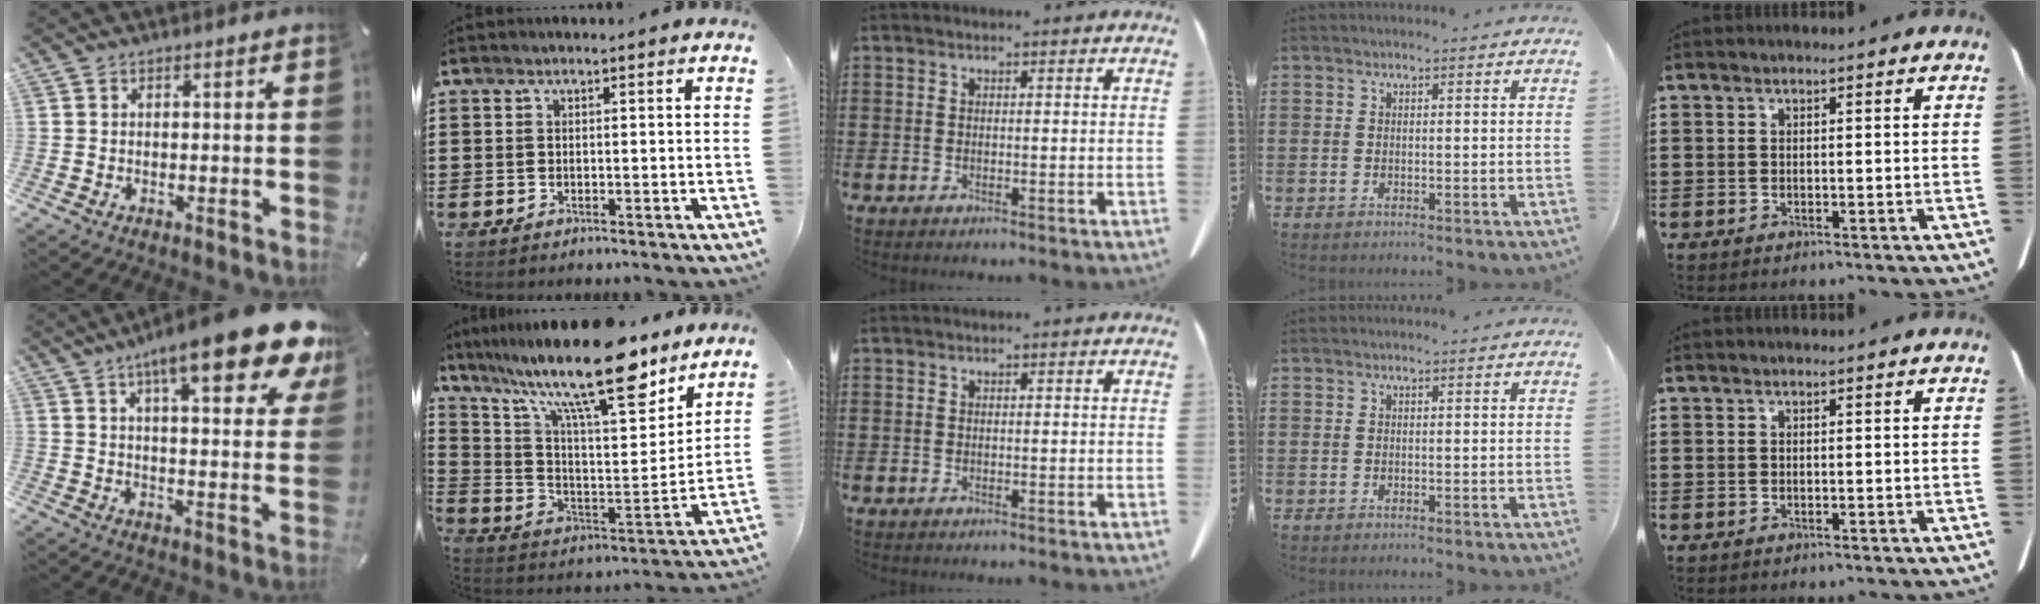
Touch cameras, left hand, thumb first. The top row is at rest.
{"thumb": {"total": 20.3, "force": [12.4, 5.4, 15.1], "torque": [-0.232, -0.064, 0.194]}, "index": {"total": 17.6, "force": [12.9, 4.0, 11.3], "torque": [-0.222, -0.070, 0.217]}}